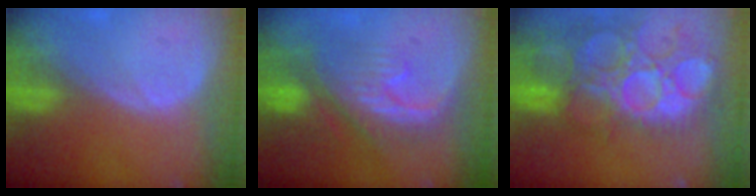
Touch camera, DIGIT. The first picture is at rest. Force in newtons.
{"total": 8.1, "press": 8.0, "slide": 1.0}
{"total": 15.0, "press": 12.5, "slide": 8.2}